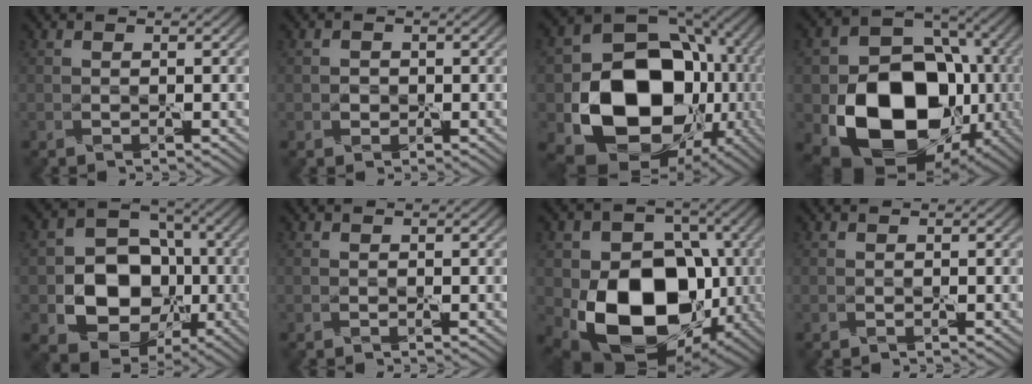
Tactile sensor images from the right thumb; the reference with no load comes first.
{"total": 1.0, "force": [-0.2, 1.0, 0.3], "torque": [-0.002, -0.004, -0.006]}
{"total": 18.7, "force": [-3.4, 14.2, 11.7], "torque": [-0.205, -0.053, -0.043]}
{"total": 17.6, "force": [-4.4, 13.0, 11.0], "torque": [-0.176, -0.039, -0.075]}
{"total": 13.5, "force": [-2.7, 10.9, 7.6], "torque": [-0.138, -0.027, -0.064]}
{"total": 0.0}
{"total": 15.9, "force": [-3.6, 11.5, 10.5], "torque": [-0.160, -0.027, -0.067]}
{"total": 0.0}